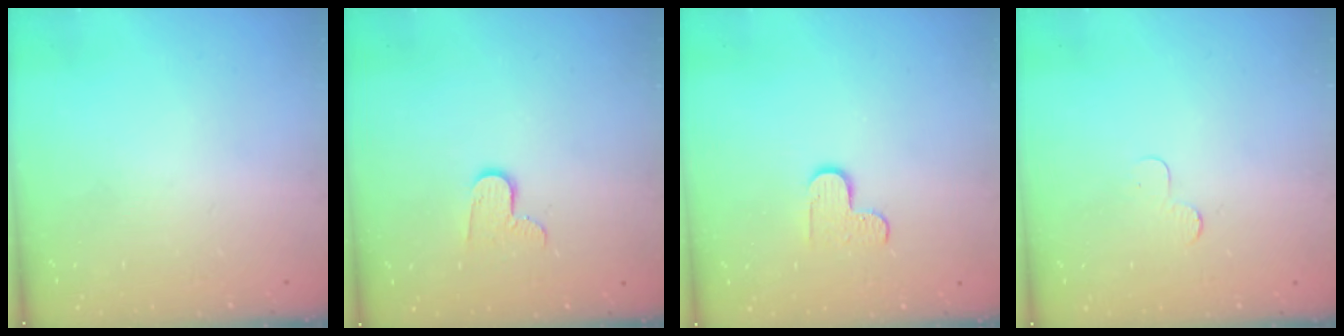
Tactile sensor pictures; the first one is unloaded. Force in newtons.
{"total": 6.4, "press": 6.4, "slide": 0.5}
{"total": 5.1, "press": 5.1, "slide": 0.5}
{"total": 3.7, "press": 3.7, "slide": 0.4}